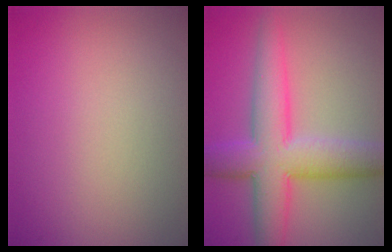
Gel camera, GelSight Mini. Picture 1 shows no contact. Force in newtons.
{"total": 8.0, "press": 8.0, "slide": 0.2}